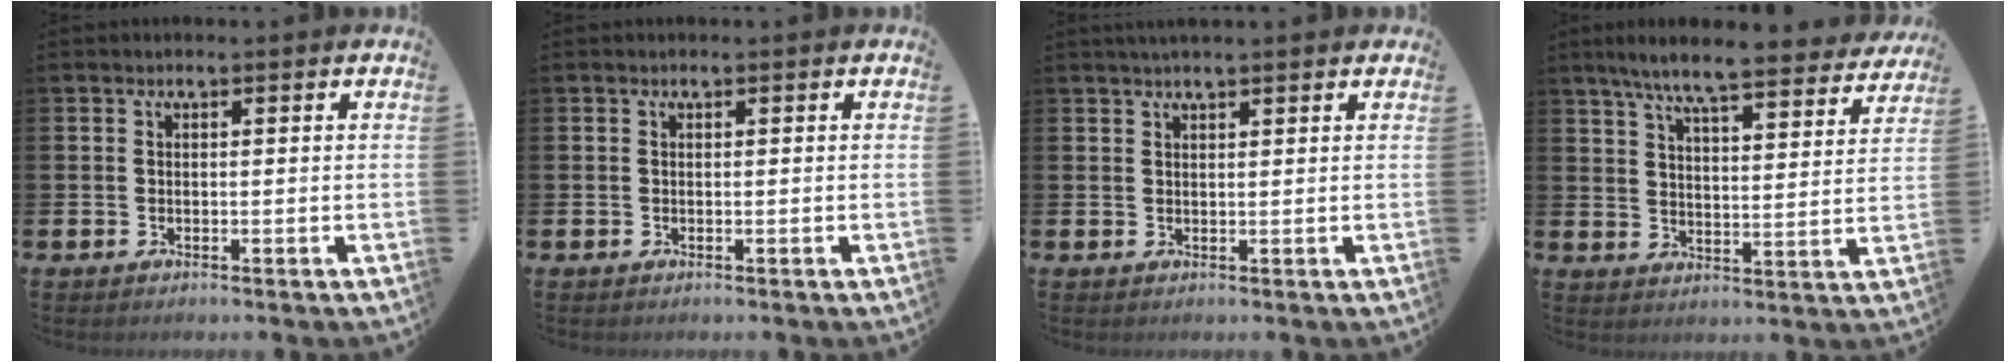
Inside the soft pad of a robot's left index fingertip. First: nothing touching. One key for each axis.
{"total": 0.0}
{"total": 1.8, "fx": 1.6, "fy": 0.1, "fz": 0.8, "tx": -0.005, "ty": -0.003, "tz": 0.027}
{"total": 7.9, "fx": 7.2, "fy": 0.6, "fz": 3.3, "tx": -0.074, "ty": -0.047, "tz": 0.121}